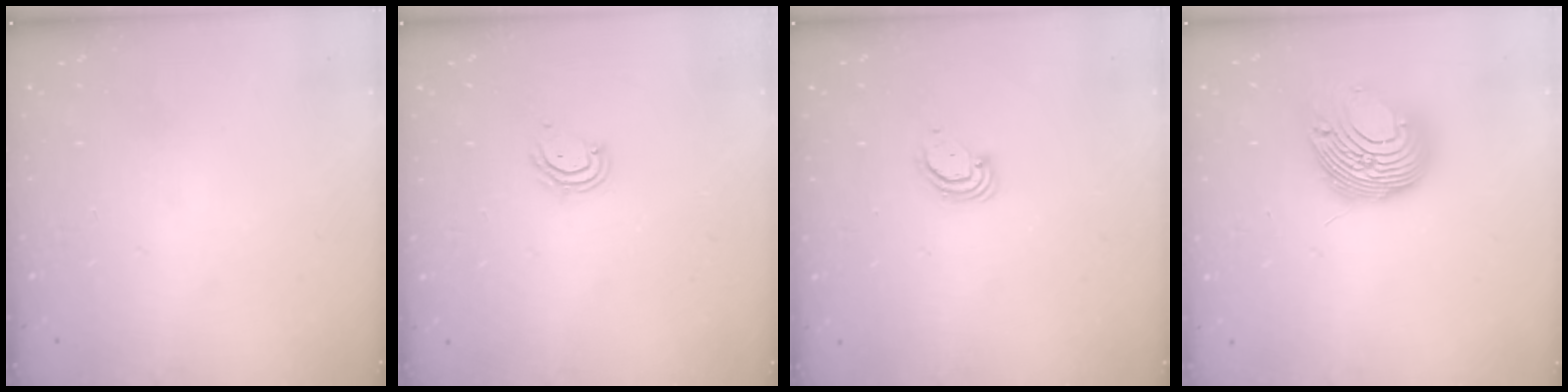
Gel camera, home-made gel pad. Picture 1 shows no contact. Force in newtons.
{"total": 4.2, "press": 4.2, "slide": 0.4}
{"total": 2.8, "press": 2.8, "slide": 0.3}
{"total": 14.2, "press": 14.2, "slide": 0.0}